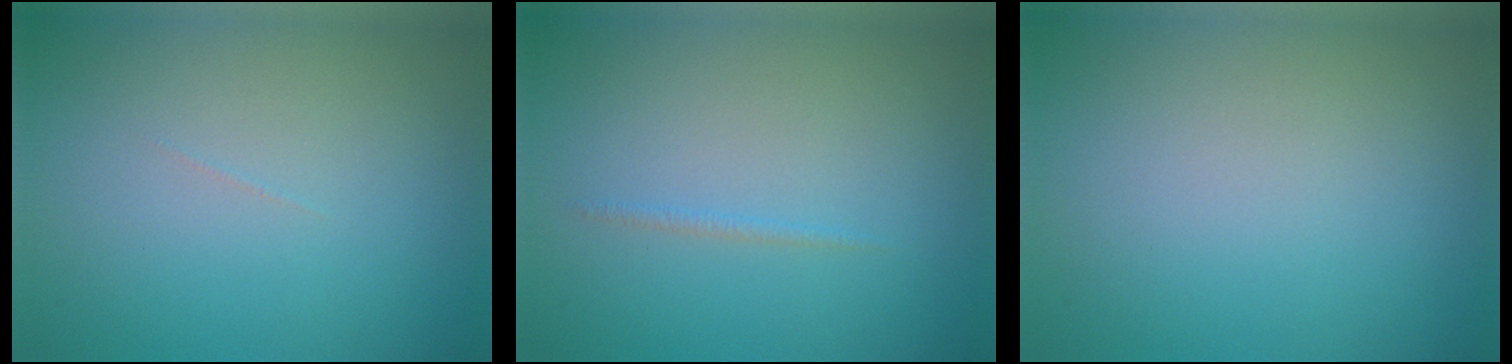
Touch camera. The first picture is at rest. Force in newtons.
{"total": 0.6, "press": 0.6, "slide": 0.1}
{"total": 0.0}